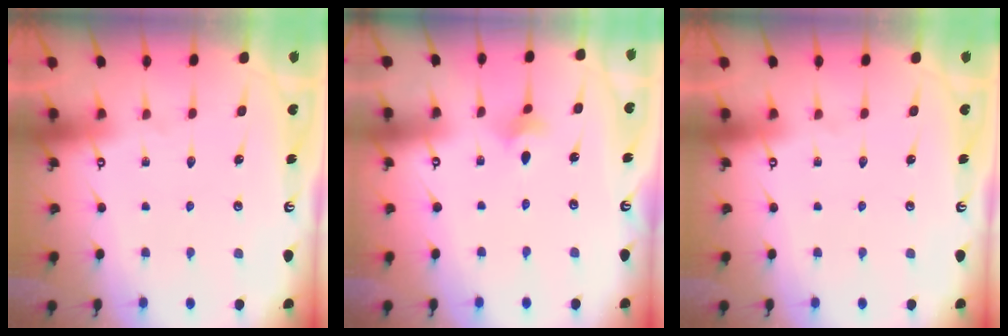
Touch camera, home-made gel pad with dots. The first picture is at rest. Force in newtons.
{"total": 2.1, "press": 2.1, "slide": 0.5}
{"total": 0.0}